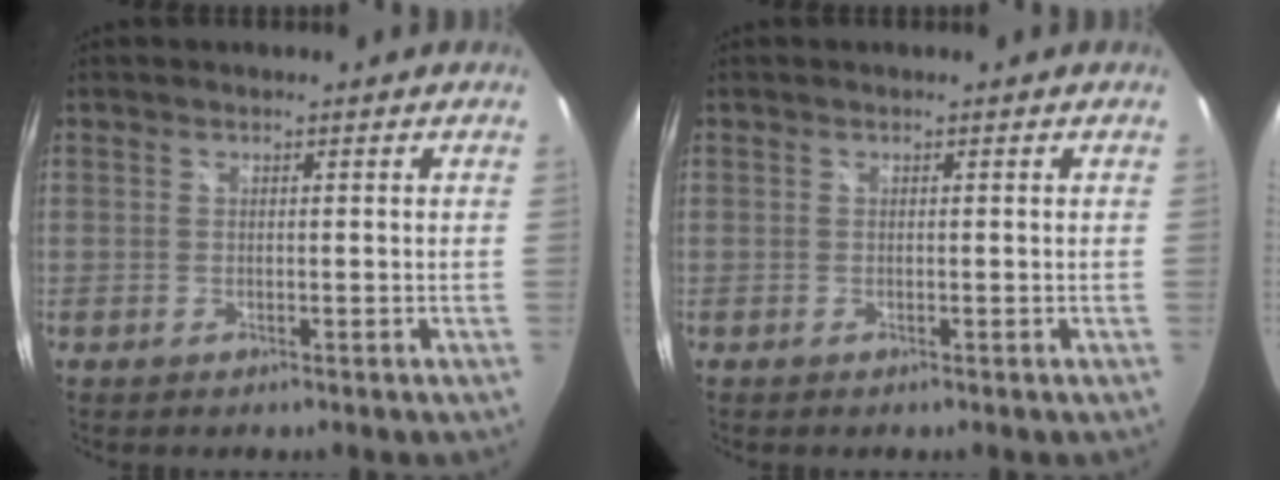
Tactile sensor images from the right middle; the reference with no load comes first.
{"total": 0.0}